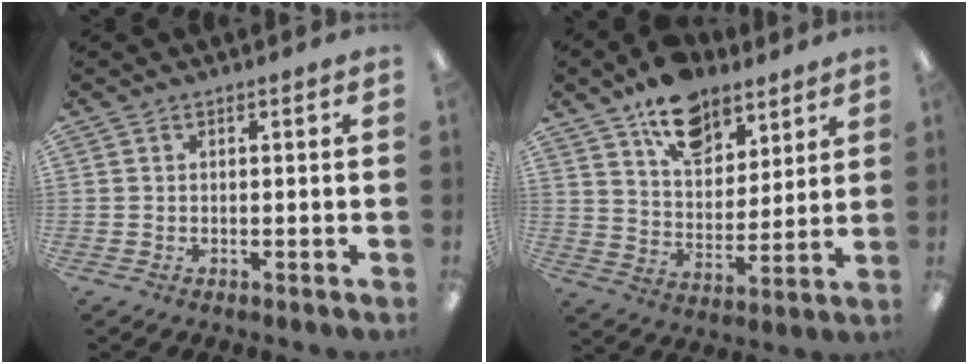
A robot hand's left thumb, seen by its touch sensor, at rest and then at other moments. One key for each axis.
{"total": 14.0, "fx": 10.3, "fy": 7.6, "fz": 5.5, "tx": -0.080, "ty": -0.062, "tz": 0.189}